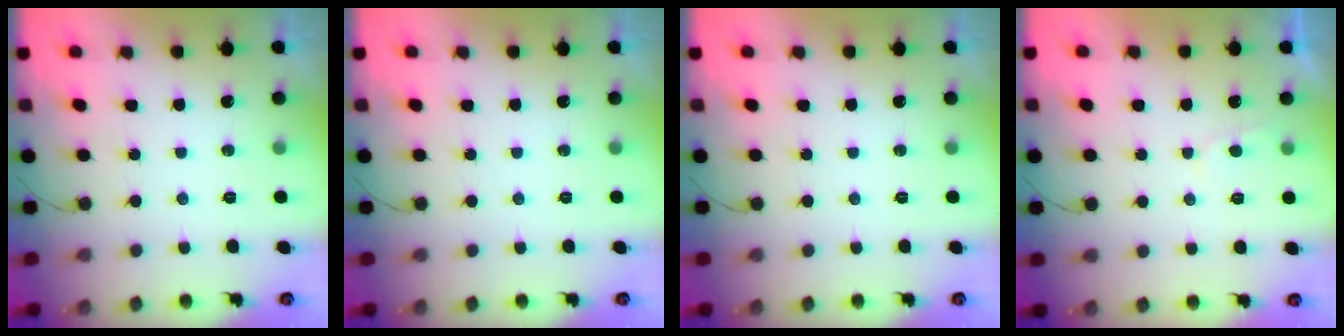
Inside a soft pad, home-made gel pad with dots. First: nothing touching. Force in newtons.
{"total": 0.0}
{"total": 0.0}
{"total": 2.0, "press": 2.0, "slide": 0.3}